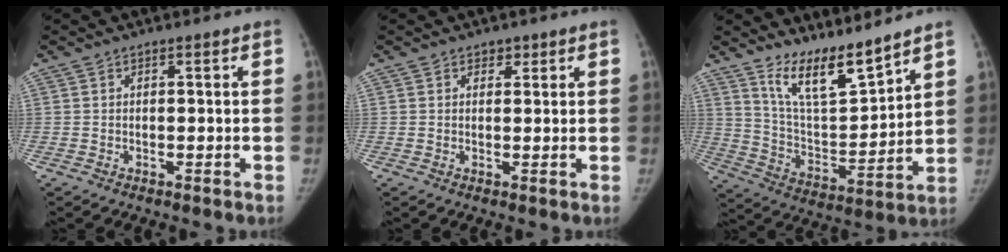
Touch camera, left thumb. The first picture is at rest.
{"total": 1.5, "force": [1.0, 1.0, 0.4], "torque": [0.011, -0.005, 0.013]}
{"total": 12.1, "force": [10.0, 2.4, 6.2], "torque": [-0.087, -0.079, 0.194]}